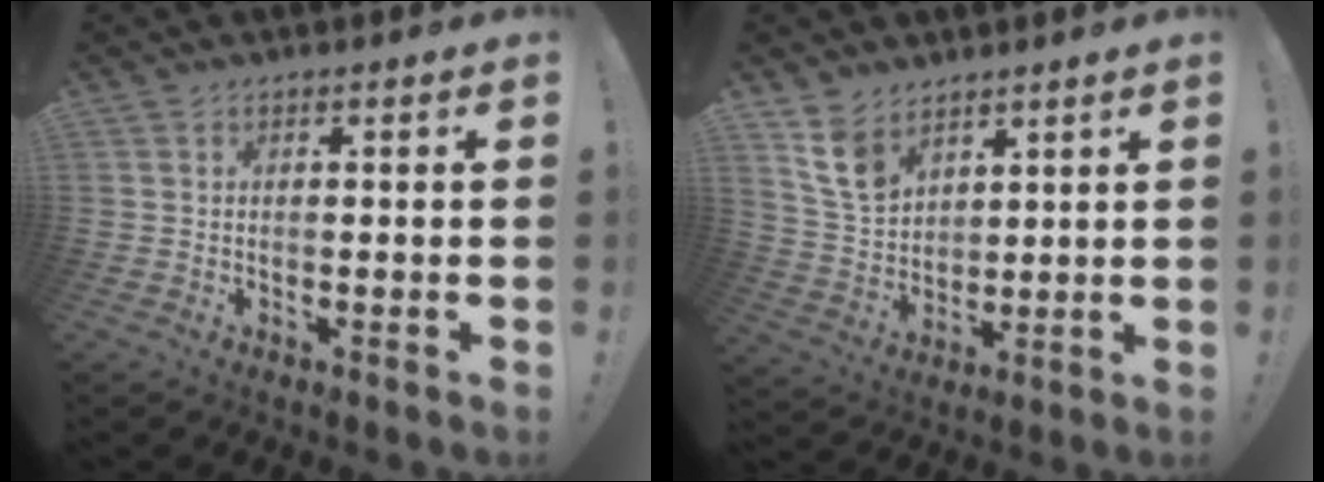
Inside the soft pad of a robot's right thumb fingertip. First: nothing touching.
{"total": 10.6, "force": [7.2, 6.5, 4.2], "torque": [-0.080, -0.039, 0.144]}